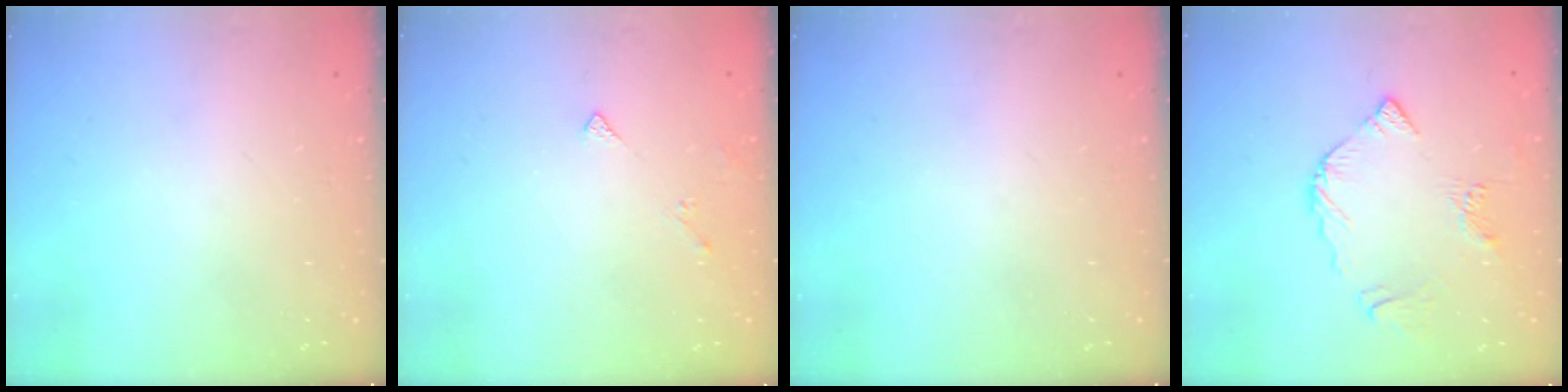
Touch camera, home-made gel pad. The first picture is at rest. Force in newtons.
{"total": 2.8, "press": 2.8, "slide": 0.5}
{"total": 0.0}
{"total": 7.5, "press": 7.4, "slide": 0.7}